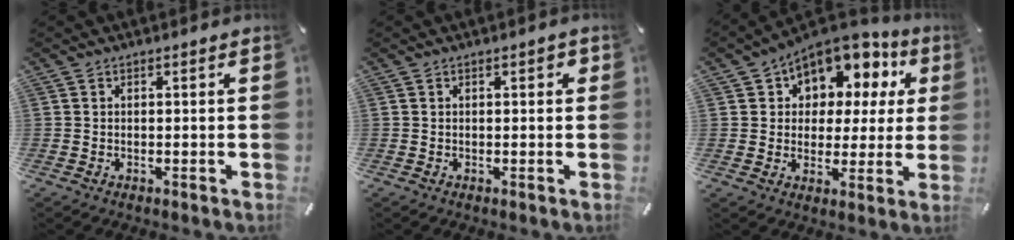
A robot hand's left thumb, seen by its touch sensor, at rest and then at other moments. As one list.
[{"total": 1.4, "force": [0.3, 0.7, 1.2], "torque": [-0.023, 0.006, 0.004]}, {"total": 10.7, "force": [6.4, 7.7, 3.8], "torque": [-0.066, -0.050, 0.117]}]